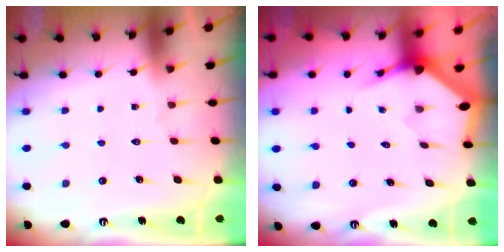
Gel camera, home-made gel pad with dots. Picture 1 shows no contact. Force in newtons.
{"total": 2.9, "press": 2.9, "slide": 0.1}